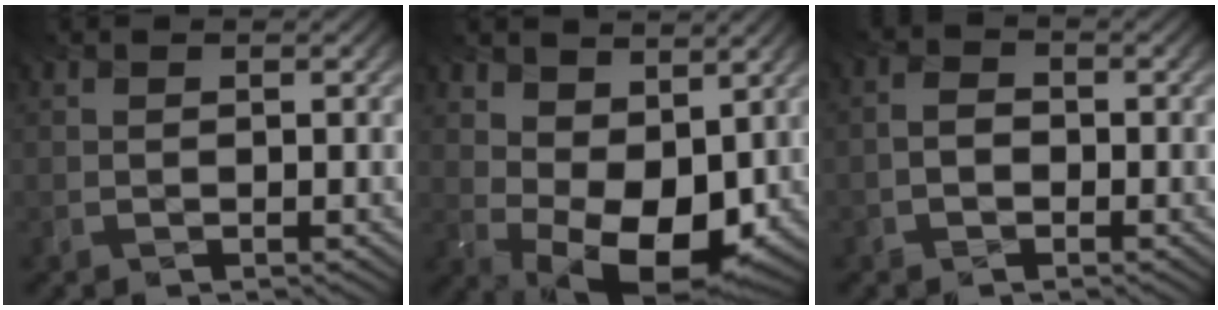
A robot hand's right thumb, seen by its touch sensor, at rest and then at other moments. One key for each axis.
{"total": 10.3, "fx": 2.8, "fy": 6.4, "fz": 7.6, "tx": -0.139, "ty": -0.013, "tz": 0.060}
{"total": 2.3, "fx": -1.8, "fy": 1.3, "fz": 0.5, "tx": -0.009, "ty": -0.002, "tz": -0.037}